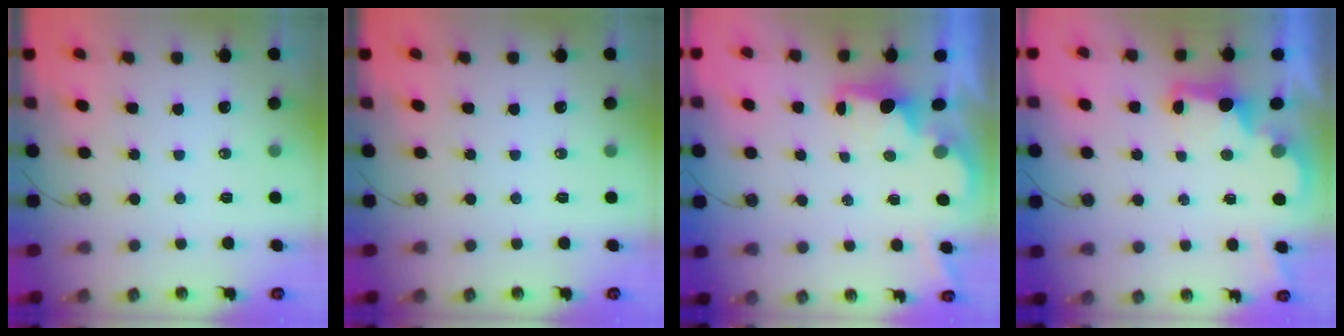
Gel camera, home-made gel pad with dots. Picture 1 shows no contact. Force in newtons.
{"total": 0.0}
{"total": 1.7, "press": 1.6, "slide": 0.7}
{"total": 2.7, "press": 2.6, "slide": 0.5}